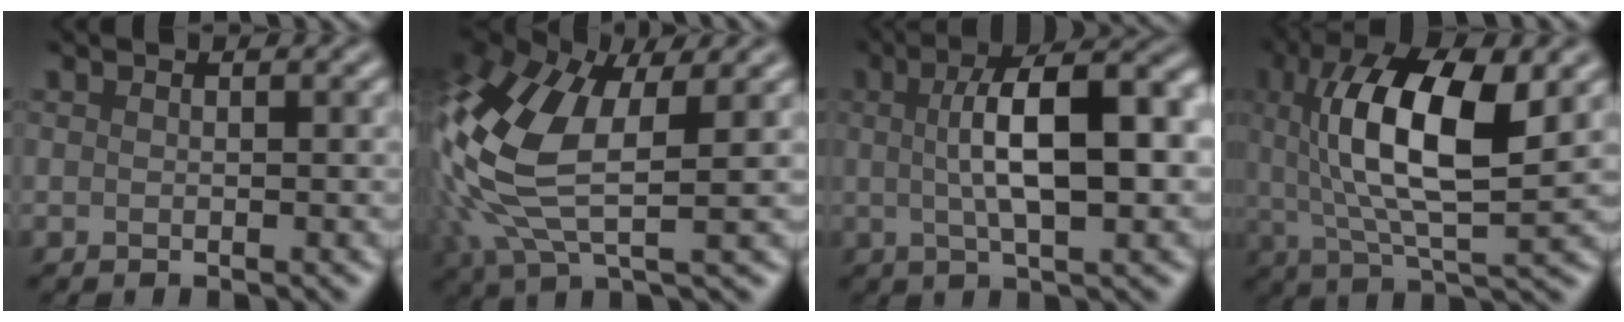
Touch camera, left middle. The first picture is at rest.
{"total": 8.1, "force": [0.1, 3.8, 7.2], "torque": [-0.228, -0.036, 0.044]}
{"total": 8.0, "force": [0.3, 1.4, 7.9], "torque": [-0.138, -0.010, 0.041]}
{"total": 8.0, "force": [0.8, 1.9, 7.8], "torque": [-0.174, -0.022, 0.057]}